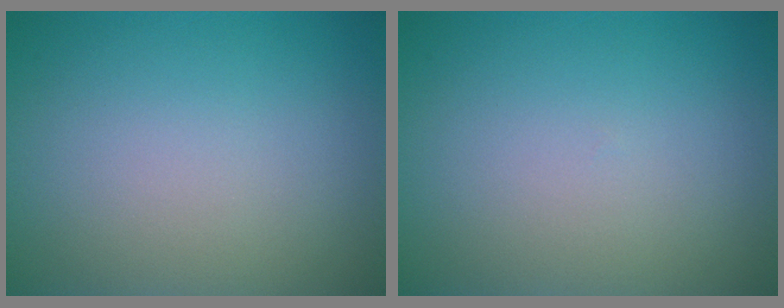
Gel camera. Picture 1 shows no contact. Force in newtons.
{"total": 0.0}